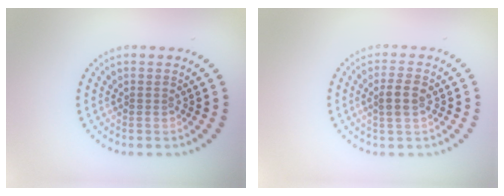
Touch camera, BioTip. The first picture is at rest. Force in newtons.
{"total": 2.5, "press": 2.4, "slide": 0.8}